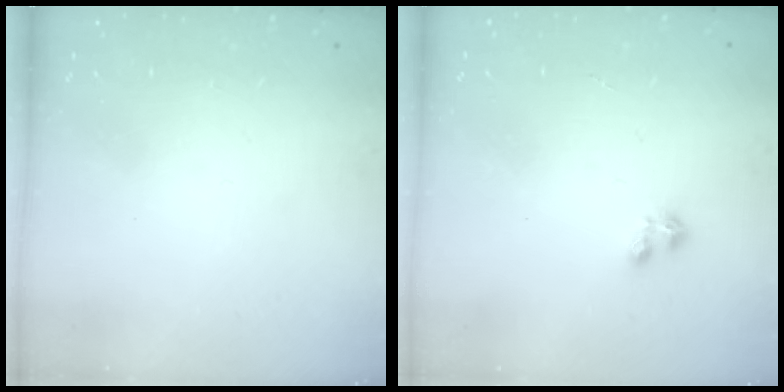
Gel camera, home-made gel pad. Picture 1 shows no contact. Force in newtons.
{"total": 1.8, "press": 1.7, "slide": 0.5}